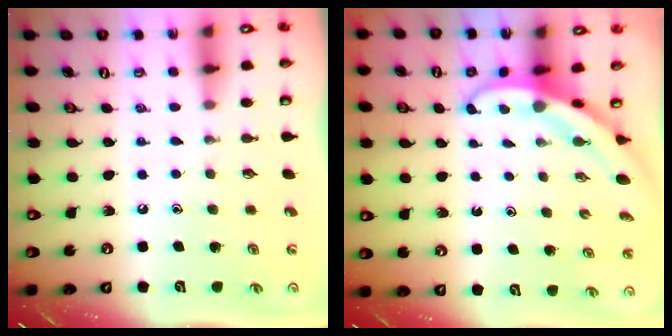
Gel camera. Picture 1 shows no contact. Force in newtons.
{"total": 3.8, "press": 3.8, "slide": 0.1}